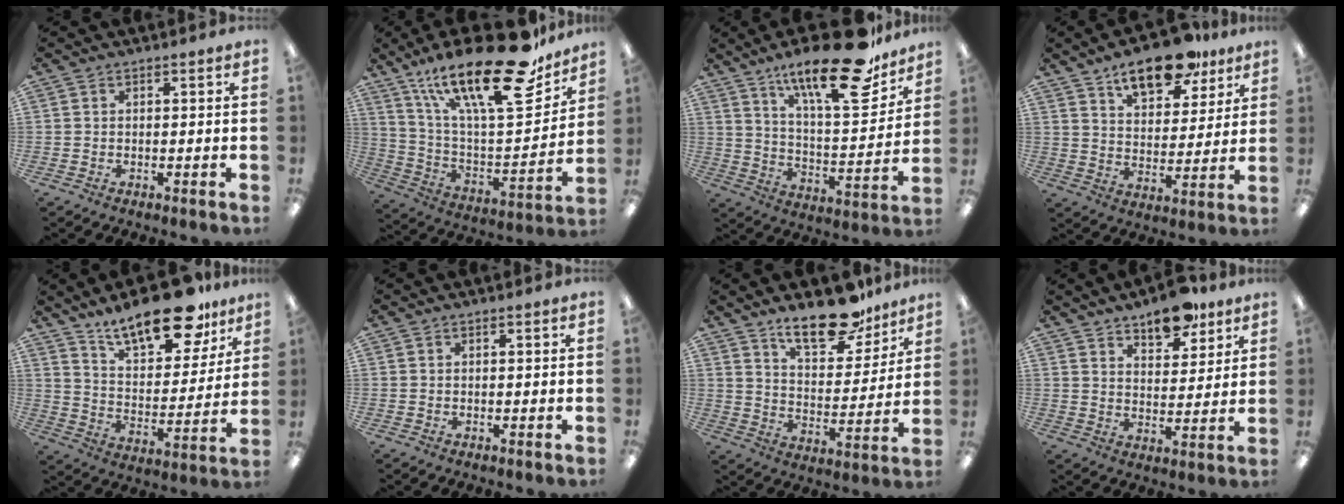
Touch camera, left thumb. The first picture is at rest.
{"total": 28.9, "force": [18.3, 9.1, 20.4], "torque": [-0.331, -0.109, 0.306]}
{"total": 23.6, "force": [16.8, 6.8, 15.1], "torque": [-0.231, -0.104, 0.274]}
{"total": 15.5, "force": [11.2, 6.7, 8.3], "torque": [-0.121, -0.054, 0.193]}
{"total": 19.8, "force": [15.1, 7.4, 10.4], "torque": [-0.164, -0.094, 0.259]}
{"total": 0.0}
{"total": 16.7, "force": [12.7, 6.7, 8.6], "torque": [-0.116, -0.080, 0.218]}
{"total": 9.9, "force": [7.8, 4.3, 4.4], "torque": [-0.043, -0.048, 0.133]}